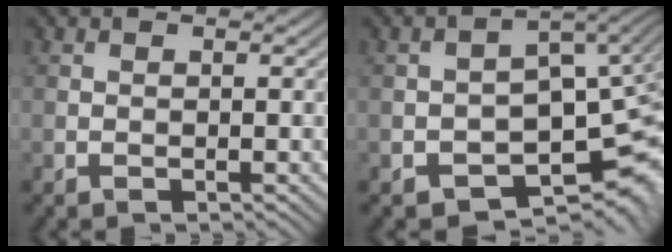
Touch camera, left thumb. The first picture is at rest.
{"total": 9.8, "force": [-4.0, 6.2, 6.5], "torque": [-0.081, -0.035, -0.053]}